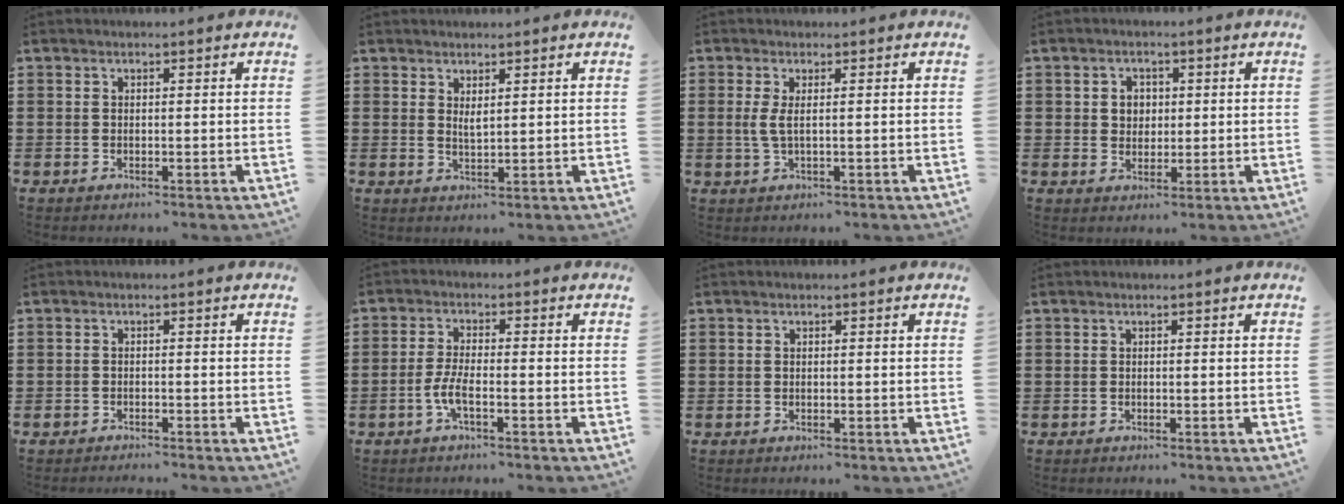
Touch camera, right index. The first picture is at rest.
{"total": 1.9, "force": [1.2, 0.5, 1.3], "torque": [-0.028, 0.001, 0.022]}
{"total": 2.5, "force": [0.1, 0.4, 2.5], "torque": [-0.064, -0.008, -0.003]}
{"total": 2.7, "force": [0.4, 2.5, 0.9], "torque": [-0.029, 0.010, 0.003]}
{"total": 1.2, "force": [-1.2, 0.1, 0.0], "torque": [-0.004, 0.000, -0.026]}
{"total": 3.9, "force": [-1.6, 0.8, 3.5], "torque": [-0.086, -0.008, -0.038]}
{"total": 0.0}
{"total": 0.0}